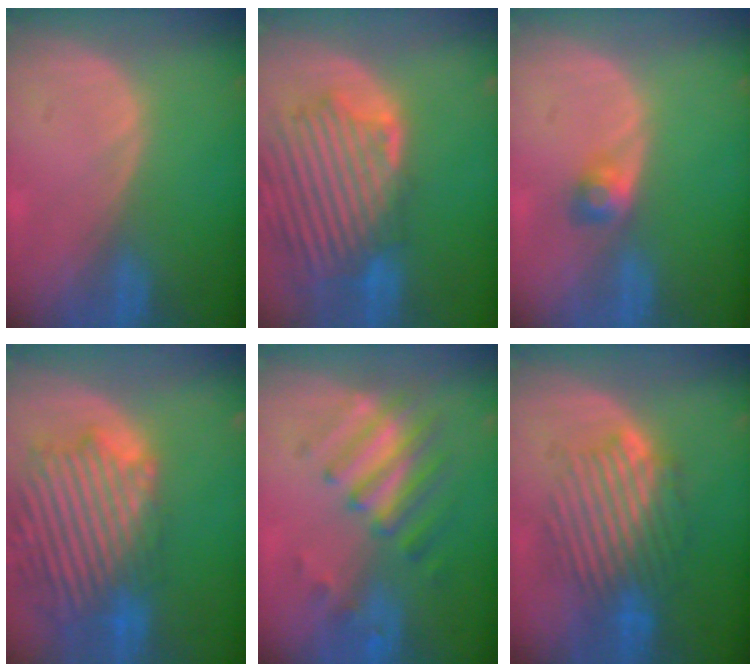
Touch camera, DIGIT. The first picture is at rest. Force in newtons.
{"total": 13.3, "press": 11.6, "slide": 6.4}
{"total": 2.4, "press": 2.3, "slide": 0.7}
{"total": 14.6, "press": 12.4, "slide": 7.6}
{"total": 7.7, "press": 7.1, "slide": 3.1}
{"total": 8.9, "press": 8.6, "slide": 2.3}